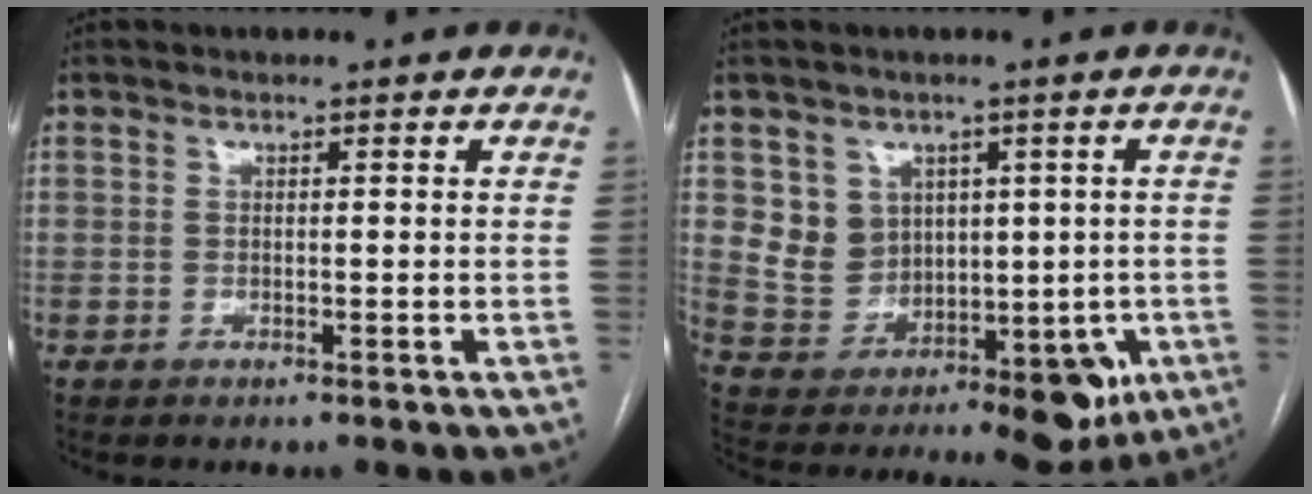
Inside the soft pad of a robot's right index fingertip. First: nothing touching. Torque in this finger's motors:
{"motor_torque": [0.96, -0.09, 0.37, 0.09]}